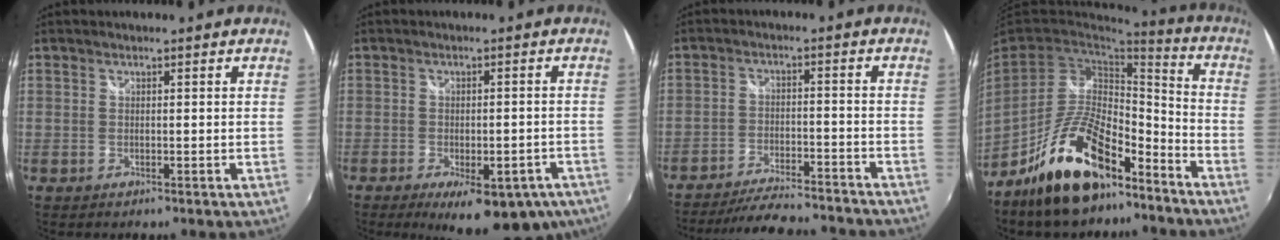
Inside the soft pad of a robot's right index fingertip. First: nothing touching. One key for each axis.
{"total": 15.8, "fx": -10.4, "fy": 5.9, "fz": 10.3, "tx": -0.155, "ty": -0.026, "tz": -0.126}
{"total": 19.3, "fx": -17.5, "fy": 3.6, "fz": 7.3, "tx": -0.150, "ty": -0.008, "tz": -0.238}
{"total": 19.4, "fx": -13.2, "fy": 7.5, "fz": 12.1, "tx": -0.230, "ty": 0.005, "tz": -0.223}